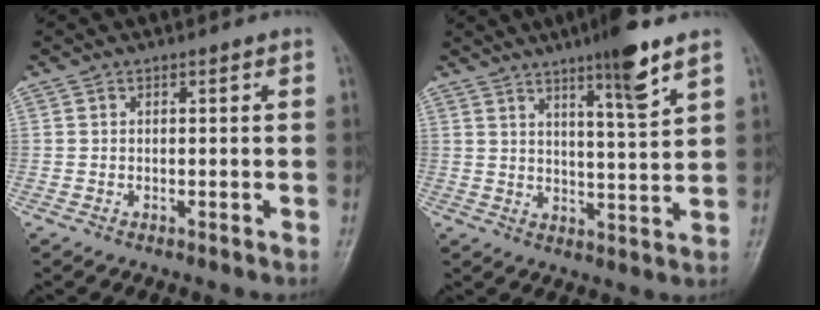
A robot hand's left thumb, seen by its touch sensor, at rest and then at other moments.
{"total": 9.6, "force": [6.1, 0.7, 7.3], "torque": [-0.111, -0.037, 0.095]}